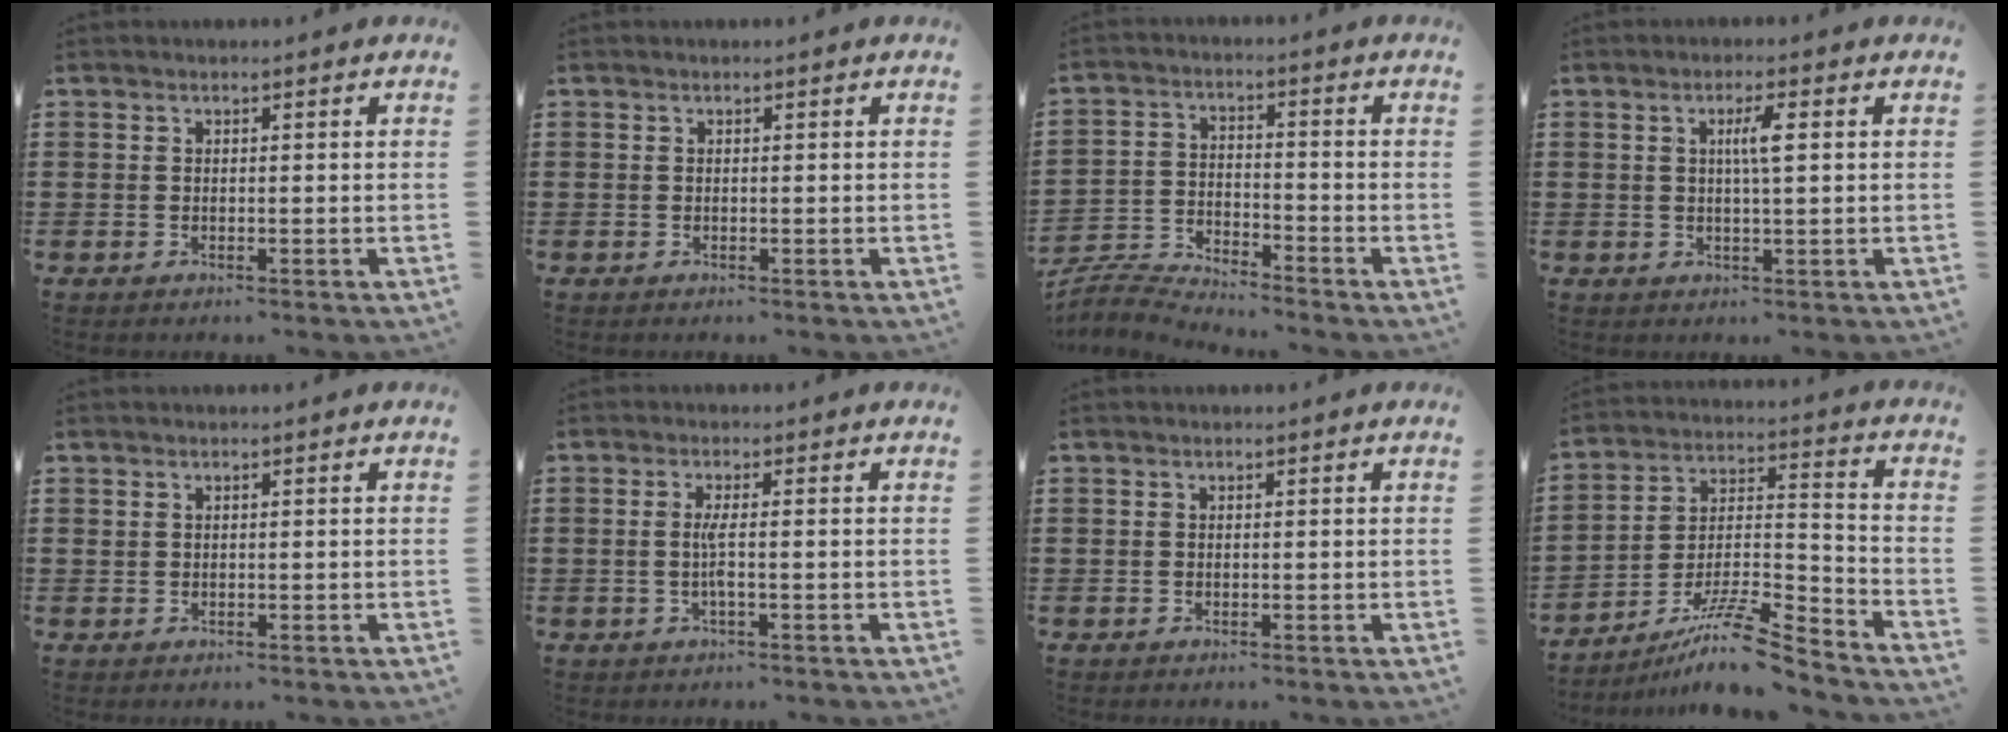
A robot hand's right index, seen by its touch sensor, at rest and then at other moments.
{"total": 0.0}
{"total": 4.3, "force": [-4.3, -0.1, 0.4], "torque": [-0.036, -0.011, -0.096]}
{"total": 3.3, "force": [0.7, 0.3, 3.2], "torque": [-0.063, 0.003, 0.008]}
{"total": 0.5, "force": [0.3, 0.4, 0.2], "torque": [-0.004, 0.002, 0.006]}
{"total": 2.6, "force": [-0.4, 0.0, 2.6], "torque": [-0.065, -0.009, -0.015]}
{"total": 0.0}
{"total": 11.8, "force": [-9.6, 1.4, 6.7], "torque": [-0.107, 0.024, -0.180]}